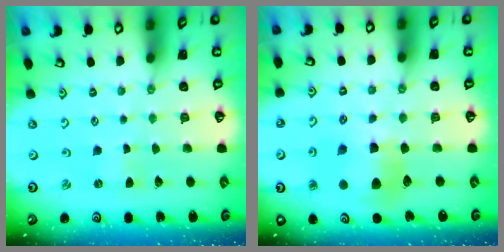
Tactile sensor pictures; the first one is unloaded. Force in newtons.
{"total": 10.5, "press": 10.4, "slide": 1.0}